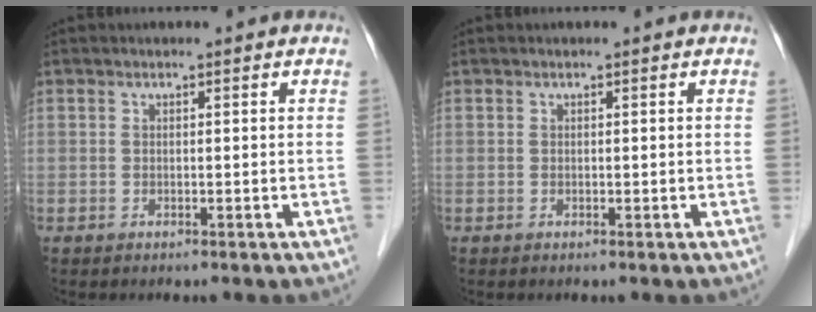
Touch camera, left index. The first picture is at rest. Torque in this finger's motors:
{"motor_torque": [-0.40, -0.07, -0.03, -0.01]}